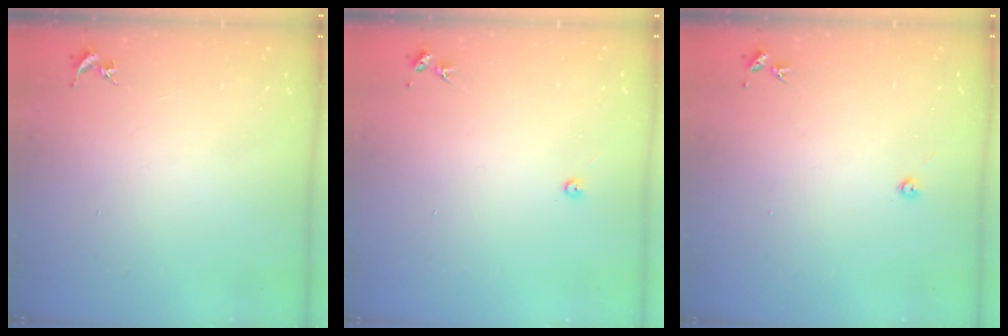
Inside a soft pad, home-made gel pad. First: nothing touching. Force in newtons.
{"total": 3.0, "press": 3.0, "slide": 0.4}
{"total": 2.2, "press": 2.2, "slide": 0.3}